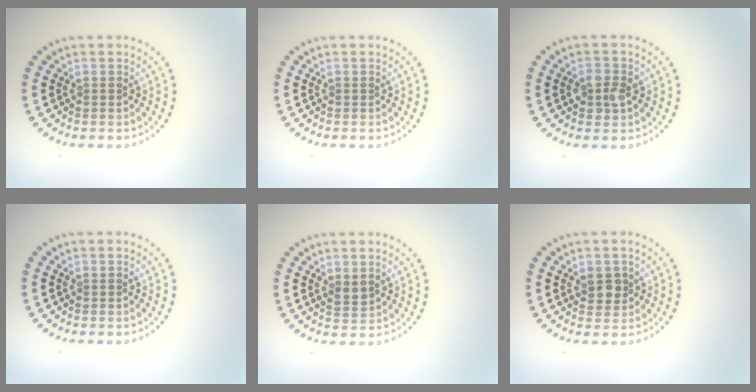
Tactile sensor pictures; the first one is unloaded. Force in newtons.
{"total": 0.0}
{"total": 2.3, "press": 2.2, "slide": 0.3}
{"total": 0.0}
{"total": 1.2, "press": 1.1, "slide": 0.4}
{"total": 1.8, "press": 1.8, "slide": 0.5}